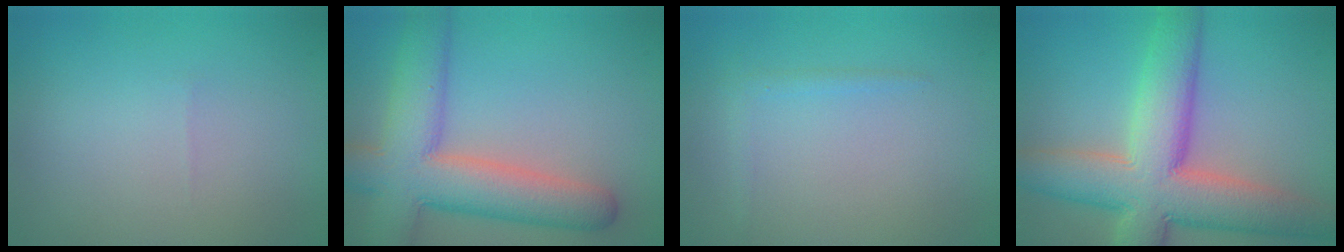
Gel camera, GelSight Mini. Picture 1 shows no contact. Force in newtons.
{"total": 9.3, "press": 9.2, "slide": 0.4}
{"total": 1.1, "press": 1.1, "slide": 0.1}
{"total": 11.0, "press": 11.0, "slide": 0.7}